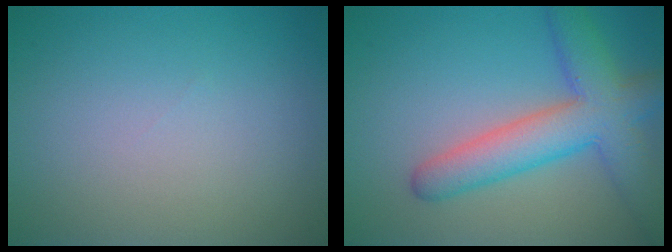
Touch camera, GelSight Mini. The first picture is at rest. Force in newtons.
{"total": 6.9, "press": 6.9, "slide": 0.2}